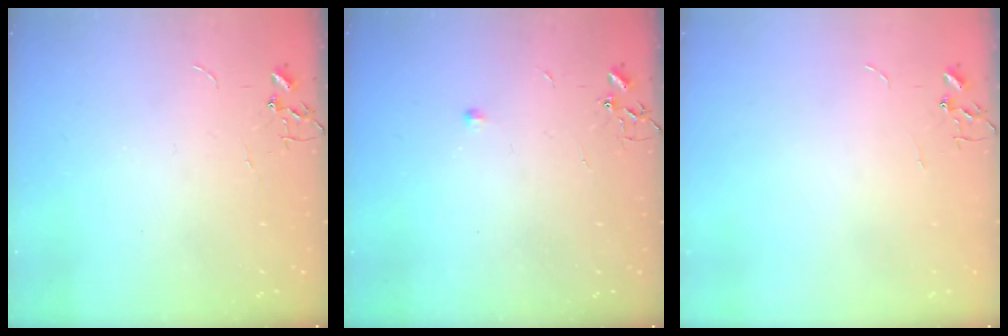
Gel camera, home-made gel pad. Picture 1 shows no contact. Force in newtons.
{"total": 5.0, "press": 5.0, "slide": 0.7}
{"total": 0.0}